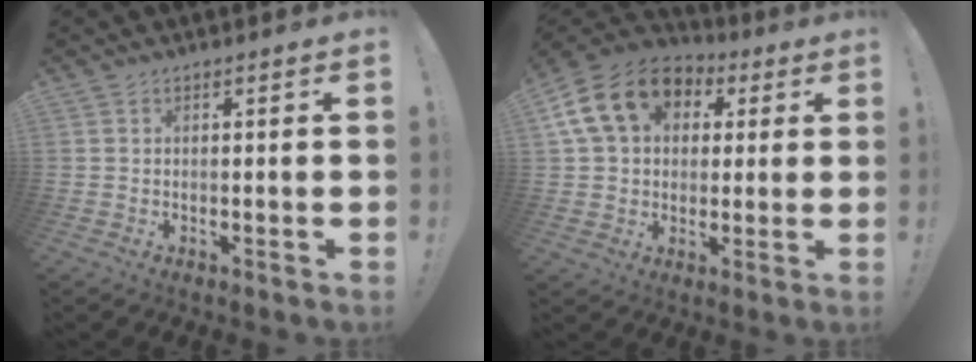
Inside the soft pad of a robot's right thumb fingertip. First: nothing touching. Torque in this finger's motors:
{"motor_torque": [1.99, 2.57, 0.73, -0.40, 0.13]}